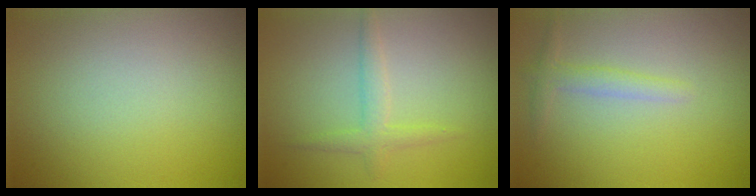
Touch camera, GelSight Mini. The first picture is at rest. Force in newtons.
{"total": 1.8, "press": 1.8, "slide": 0.1}
{"total": 1.5, "press": 1.5, "slide": 0.0}